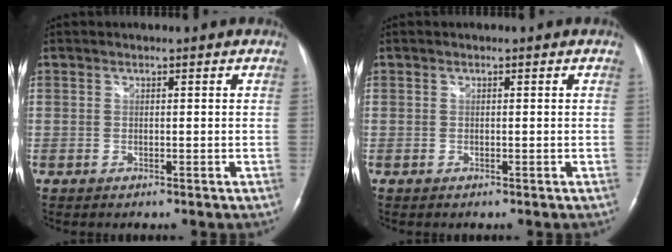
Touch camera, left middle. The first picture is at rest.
{"total": 0.0}